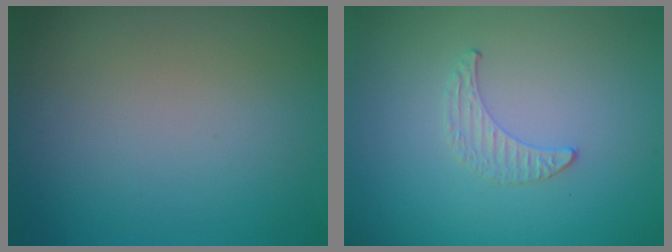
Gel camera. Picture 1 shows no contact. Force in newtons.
{"total": 0.5, "press": 0.5, "slide": 0.2}